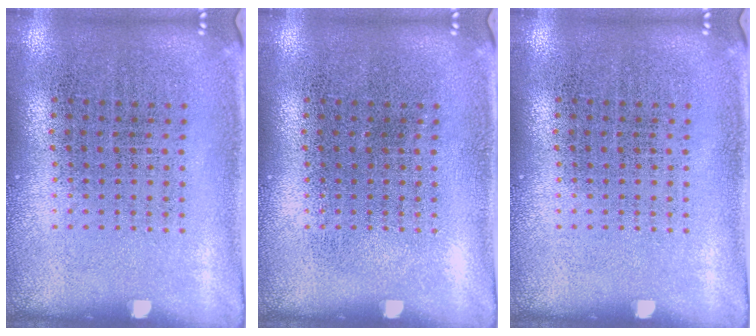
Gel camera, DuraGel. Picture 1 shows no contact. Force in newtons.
{"total": 0.0}
{"total": 0.0}